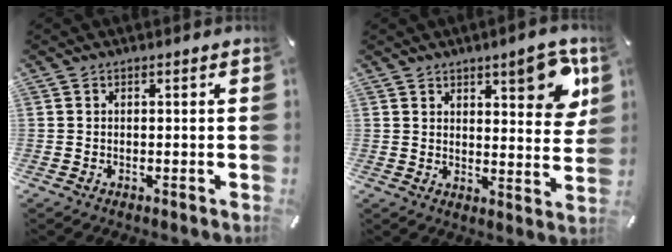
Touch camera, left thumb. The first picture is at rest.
{"total": 9.8, "force": [6.1, 3.9, 6.5], "torque": [-0.065, -0.038, 0.099]}